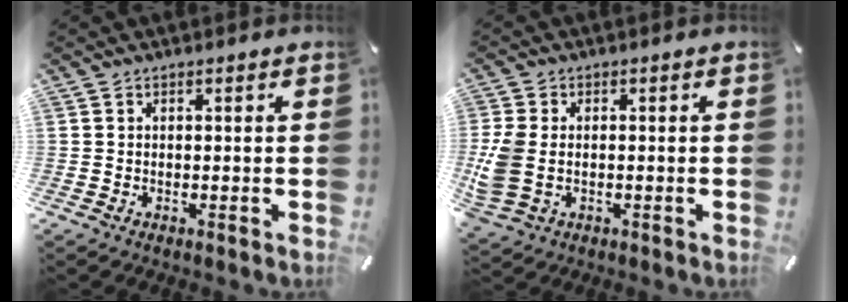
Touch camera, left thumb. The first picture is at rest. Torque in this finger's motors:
{"motor_torque": [1.59, 1.72, 1.12, 0.15, 0.43]}